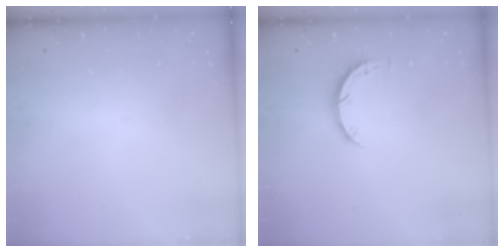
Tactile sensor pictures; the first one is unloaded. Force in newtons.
{"total": 4.2, "press": 4.1, "slide": 0.4}